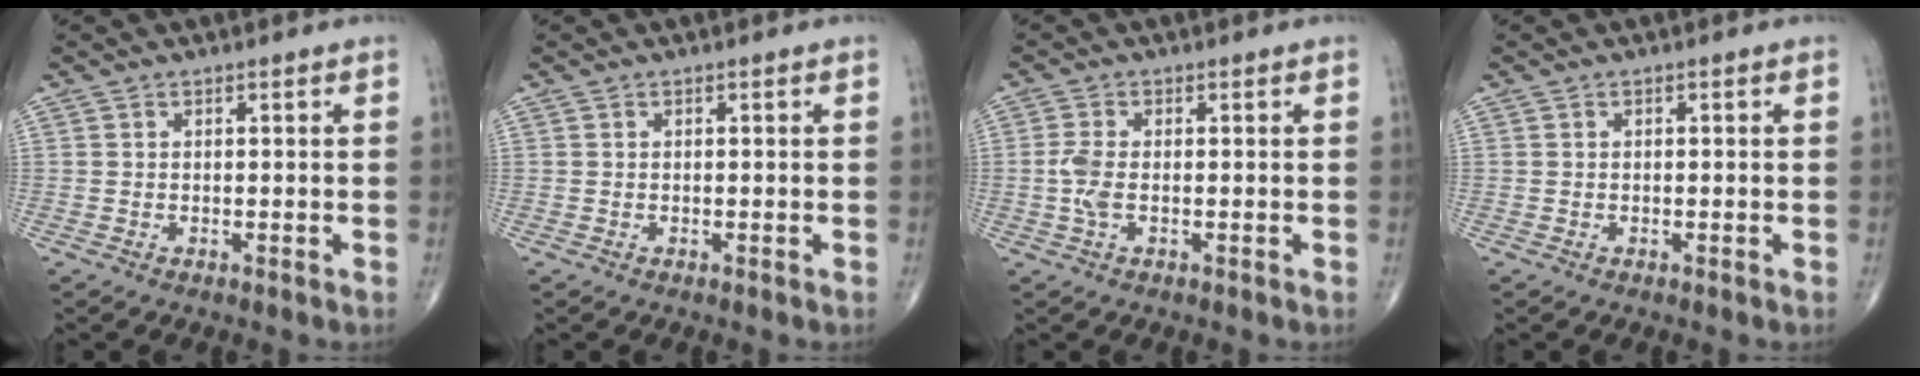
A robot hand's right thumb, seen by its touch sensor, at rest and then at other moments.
{"total": 0.0}
{"total": 3.2, "force": [-0.5, 1.4, 2.9], "torque": [-0.075, 0.001, -0.014]}
{"total": 0.0}